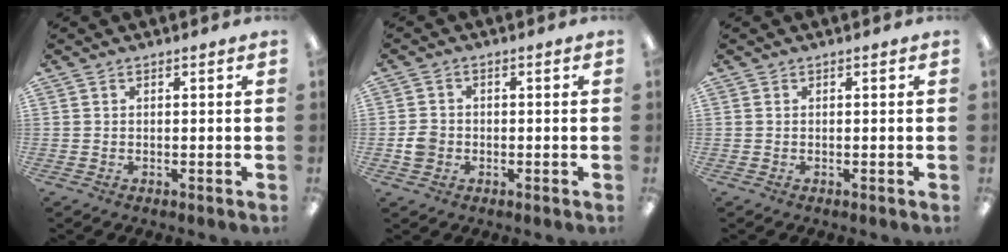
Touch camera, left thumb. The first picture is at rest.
{"total": 3.4, "force": [-0.8, 2.9, 1.6], "torque": [-0.026, 0.007, -0.014]}
{"total": 0.0}